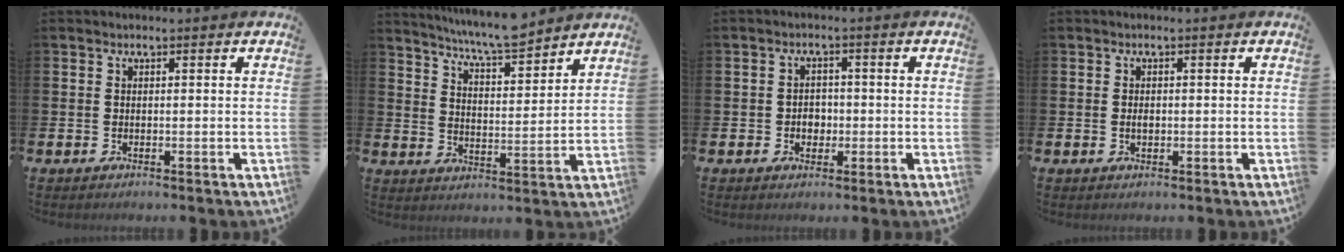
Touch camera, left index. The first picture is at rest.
{"total": 7.2, "force": [7.0, 0.0, 1.7], "torque": [-0.053, -0.041, 0.126]}
{"total": 2.5, "force": [-0.5, 2.2, 1.3], "torque": [-0.012, 0.002, -0.016]}
{"total": 1.1, "force": [-0.1, 0.6, 0.9], "torque": [-0.017, 0.005, -0.003]}